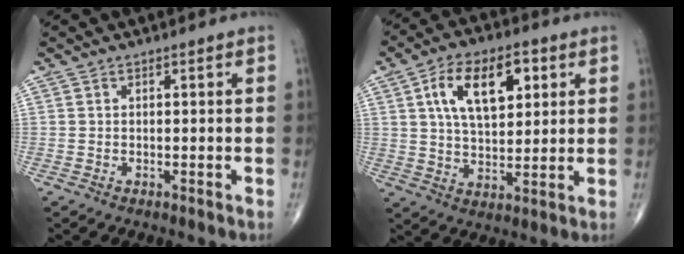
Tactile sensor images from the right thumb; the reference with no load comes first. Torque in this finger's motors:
{"motor_torque": [0.60, 2.26, 0.03, 0.02, 0.08]}